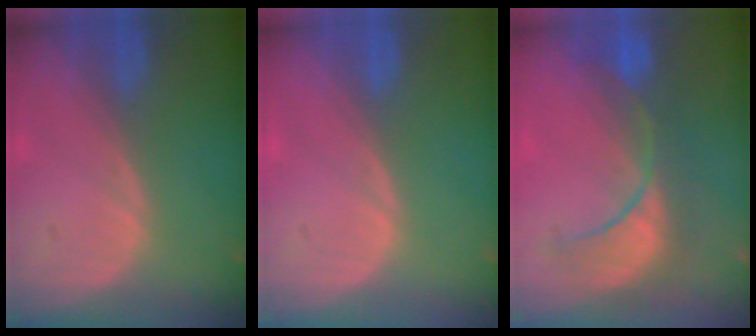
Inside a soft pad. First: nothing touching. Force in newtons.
{"total": 0.0}
{"total": 8.3, "press": 8.3, "slide": 0.1}